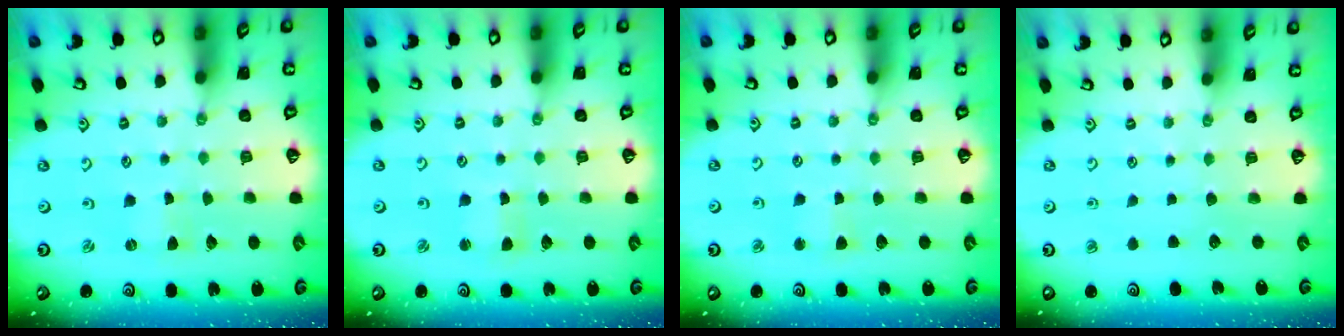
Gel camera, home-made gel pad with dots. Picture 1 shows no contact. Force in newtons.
{"total": 1.5, "press": 1.5, "slide": 0.2}
{"total": 2.4, "press": 2.4, "slide": 0.3}
{"total": 0.0}